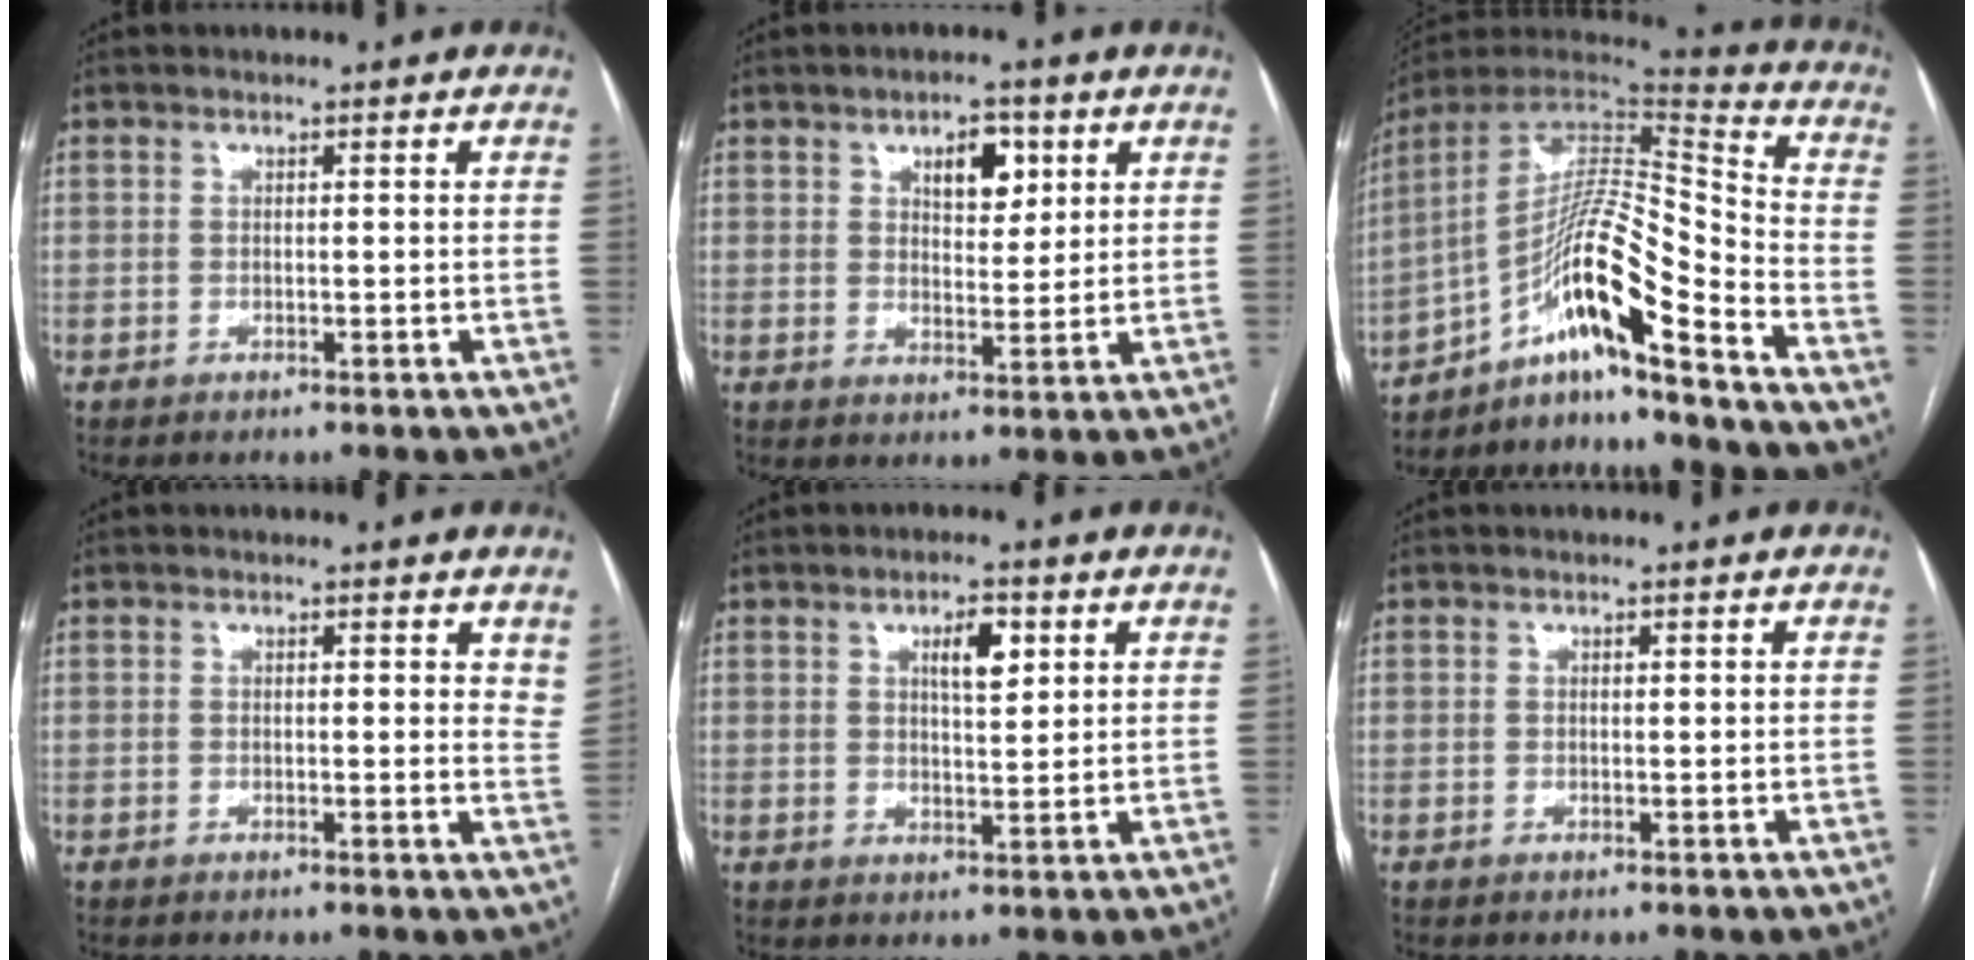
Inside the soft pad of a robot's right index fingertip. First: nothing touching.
{"total": 5.7, "force": [2.7, 2.8, 4.3], "torque": [-0.064, 0.005, 0.043]}
{"total": 15.5, "force": [-9.6, 0.4, 12.1], "torque": [-0.217, 0.019, -0.163]}
{"total": 3.1, "force": [2.5, 1.3, 1.4], "torque": [-0.005, -0.008, 0.012]}
{"total": 4.7, "force": [2.0, 1.4, 4.0], "torque": [-0.066, 0.004, 0.034]}
{"total": 0.0}